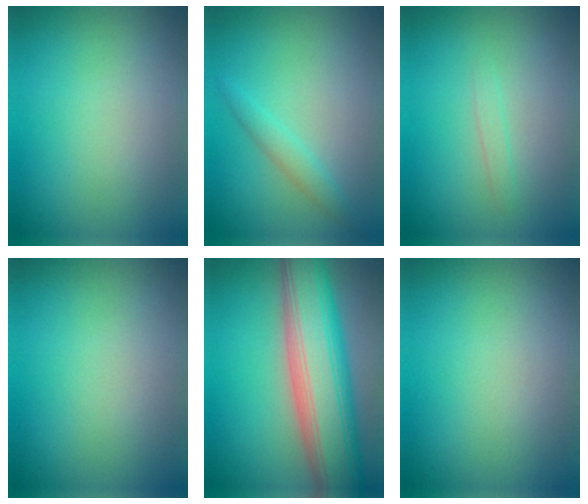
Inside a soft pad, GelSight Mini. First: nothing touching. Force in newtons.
{"total": 1.7, "press": 1.7, "slide": 0.1}
{"total": 0.8, "press": 0.8, "slide": 0.0}
{"total": 0.0}
{"total": 11.7, "press": 11.7, "slide": 0.5}
{"total": 0.0}